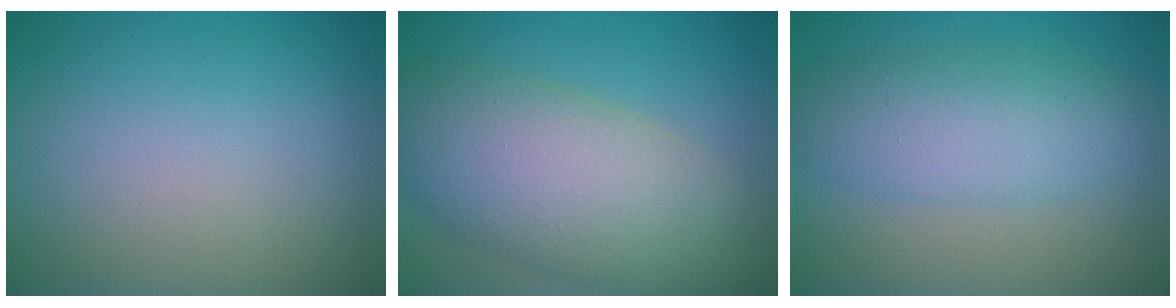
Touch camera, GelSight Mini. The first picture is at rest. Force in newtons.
{"total": 8.8, "press": 8.8, "slide": 0.6}
{"total": 5.2, "press": 5.2, "slide": 0.1}